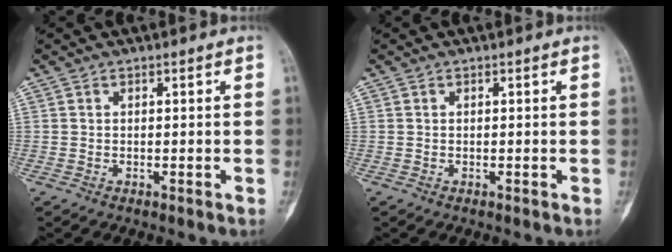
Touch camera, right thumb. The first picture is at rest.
{"total": 0.0}